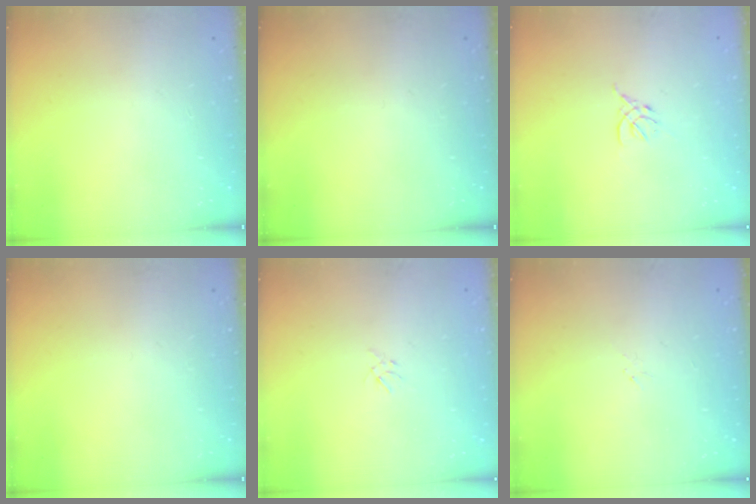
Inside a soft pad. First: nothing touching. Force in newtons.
{"total": 0.0}
{"total": 2.3, "press": 2.2, "slide": 0.5}
{"total": 0.0}
{"total": 1.2, "press": 1.1, "slide": 0.5}
{"total": 0.9, "press": 0.8, "slide": 0.4}